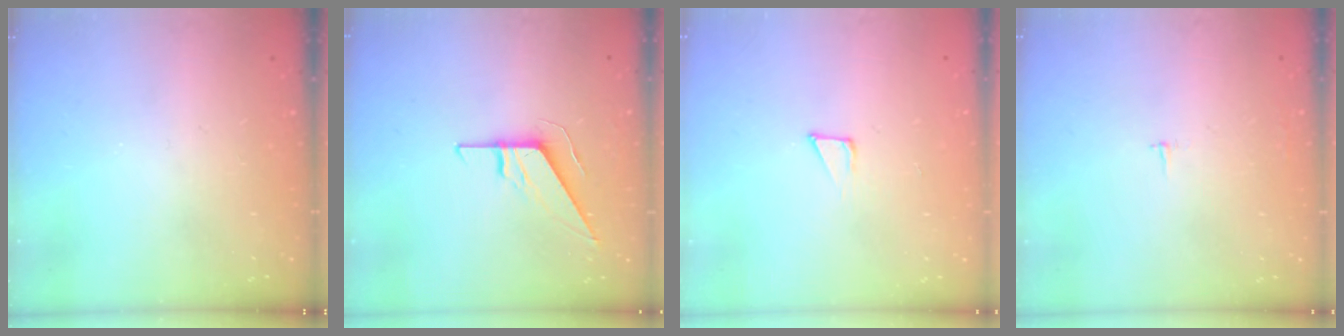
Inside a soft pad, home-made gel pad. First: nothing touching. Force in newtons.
{"total": 9.2, "press": 9.1, "slide": 0.9}
{"total": 5.5, "press": 5.4, "slide": 0.8}
{"total": 1.8, "press": 1.8, "slide": 0.1}